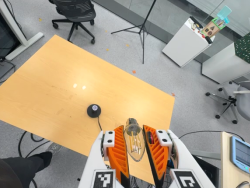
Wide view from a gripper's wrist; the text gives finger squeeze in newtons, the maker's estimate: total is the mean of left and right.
{"total": 12.2, "left": 12.5, "right": 11.9}